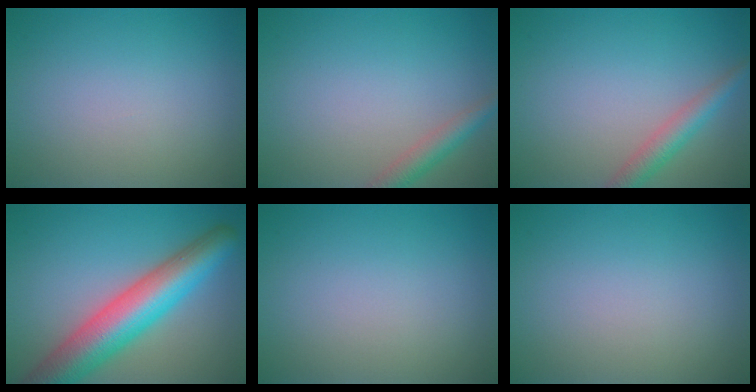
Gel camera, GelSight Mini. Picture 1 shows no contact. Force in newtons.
{"total": 2.4, "press": 2.4, "slide": 0.1}
{"total": 2.7, "press": 2.7, "slide": 0.1}
{"total": 9.1, "press": 9.1, "slide": 0.2}
{"total": 0.0}
{"total": 0.0}